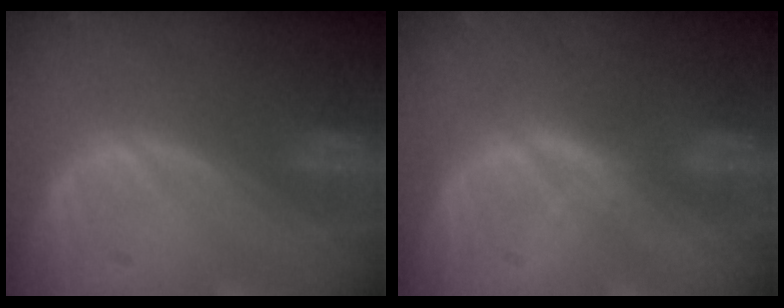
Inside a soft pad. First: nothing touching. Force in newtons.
{"total": 2.1, "press": 2.1, "slide": 0.2}